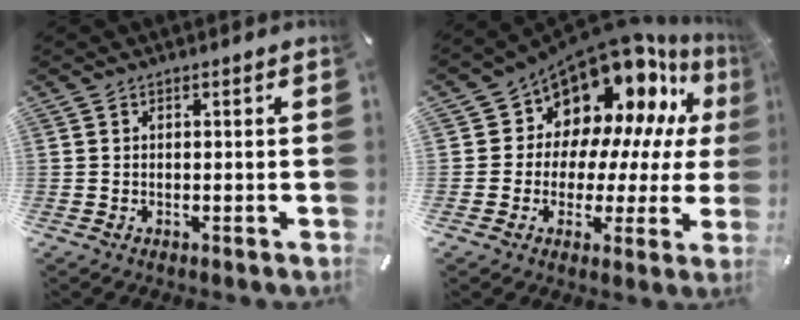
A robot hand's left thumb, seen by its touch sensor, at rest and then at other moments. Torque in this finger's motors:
{"motor_torque": [1.78, 3.23, 1.59, -1.18, 0.16]}